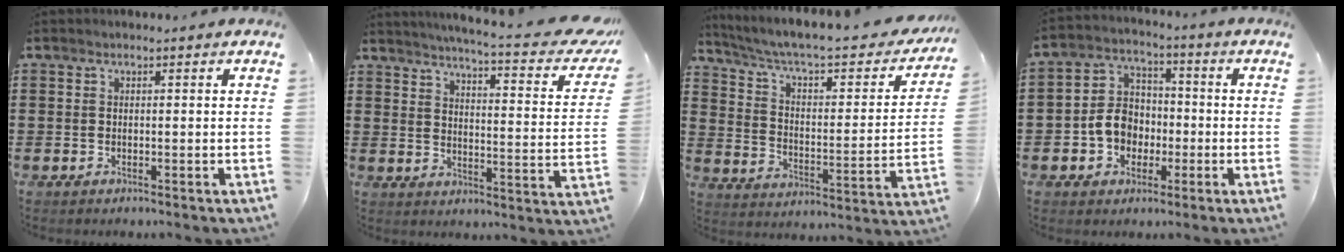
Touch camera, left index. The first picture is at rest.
{"total": 5.4, "force": [4.6, -0.6, 2.8], "torque": [-0.058, -0.044, 0.069]}
{"total": 6.1, "force": [4.7, 1.2, 3.7], "torque": [-0.094, -0.038, 0.073]}
{"total": 7.0, "force": [-1.8, 6.0, 3.3], "torque": [-0.092, 0.015, -0.037]}